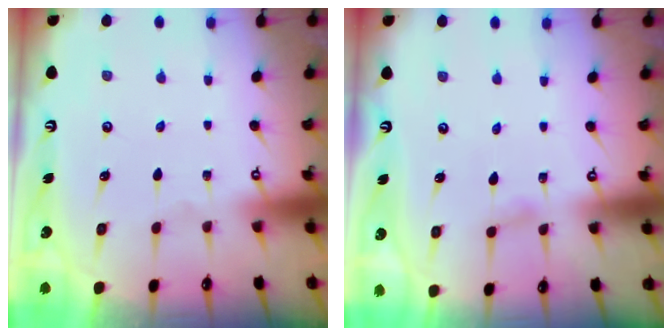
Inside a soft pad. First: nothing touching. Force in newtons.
{"total": 4.4, "press": 4.4, "slide": 0.5}